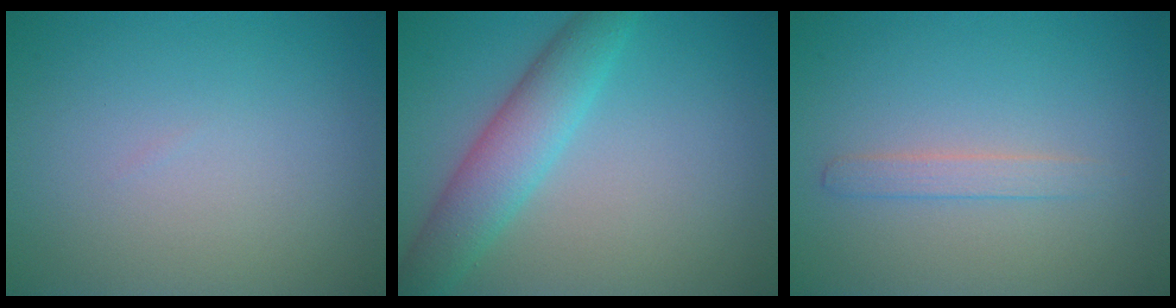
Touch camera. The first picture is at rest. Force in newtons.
{"total": 4.7, "press": 4.7, "slide": 0.1}
{"total": 1.4, "press": 1.4, "slide": 0.0}